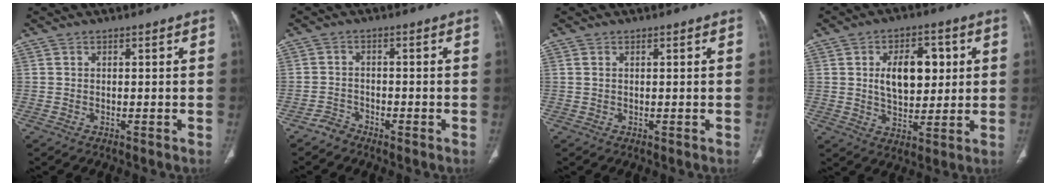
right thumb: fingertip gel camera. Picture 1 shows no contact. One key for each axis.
{"total": 2.1, "fx": -1.9, "fy": 0.9, "fz": -0.2, "tx": 0.009, "ty": 0.006, "tz": -0.038}
{"total": 0.6, "fx": 0.3, "fy": 0.2, "fz": 0.5, "tx": -0.014, "ty": 0.009, "tz": 0.008}
{"total": 11.7, "fx": 2.4, "fy": 7.0, "fz": 9.1, "tx": -0.107, "ty": -0.003, "tz": 0.043}